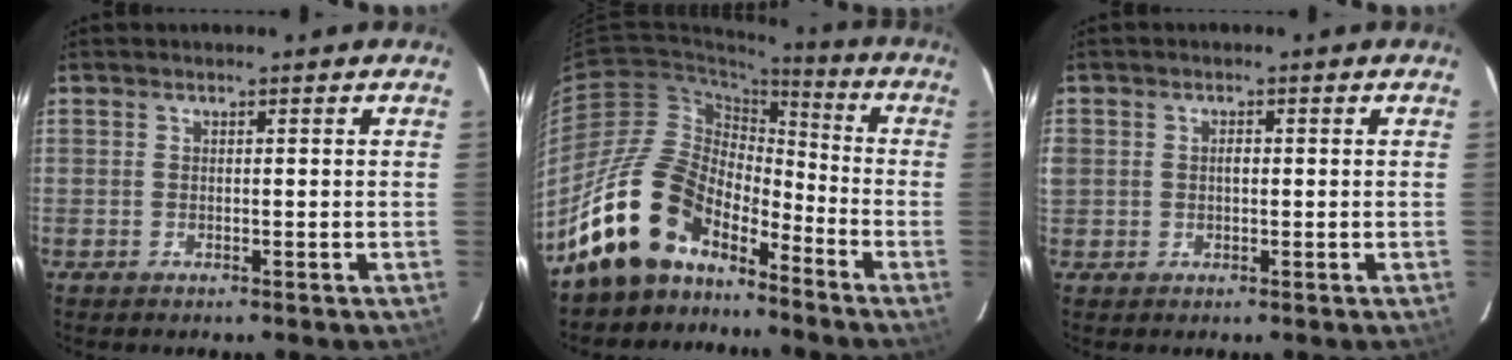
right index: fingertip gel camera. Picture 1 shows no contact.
{"total": 16.2, "force": [-12.2, 8.4, 6.7], "torque": [-0.135, 0.018, -0.220]}
{"total": 2.4, "force": [0.0, 2.1, 1.2], "torque": [-0.019, 0.003, -0.001]}